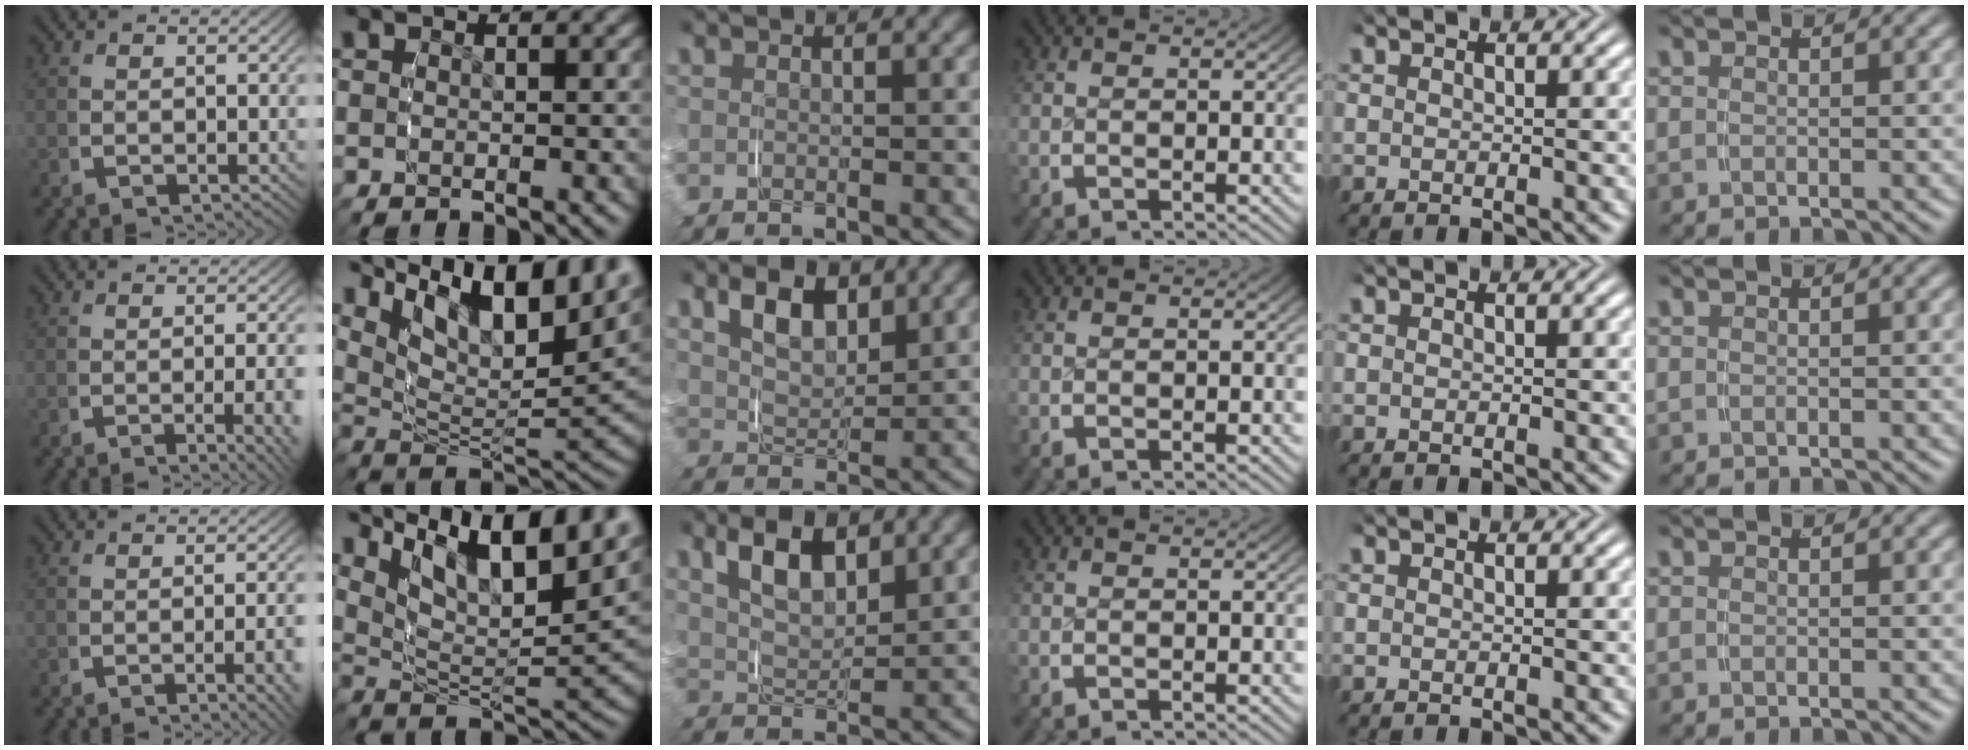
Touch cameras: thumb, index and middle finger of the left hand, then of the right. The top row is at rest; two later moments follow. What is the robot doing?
{"motion": "grasp_and_lifting", "object": "keyboard"}